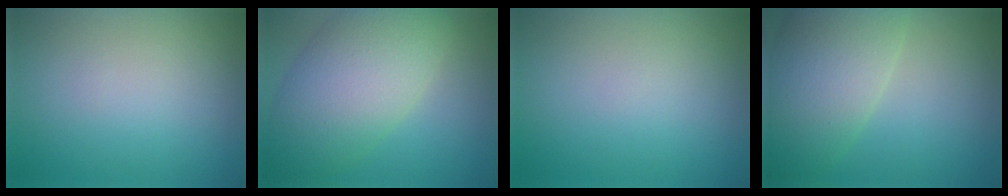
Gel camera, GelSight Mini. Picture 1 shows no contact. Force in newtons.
{"total": 10.1, "press": 10.1, "slide": 0.3}
{"total": 0.0}
{"total": 9.6, "press": 9.5, "slide": 0.9}